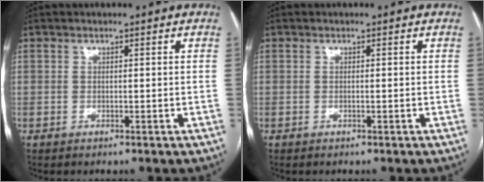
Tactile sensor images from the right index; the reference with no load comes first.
{"total": 0.0}